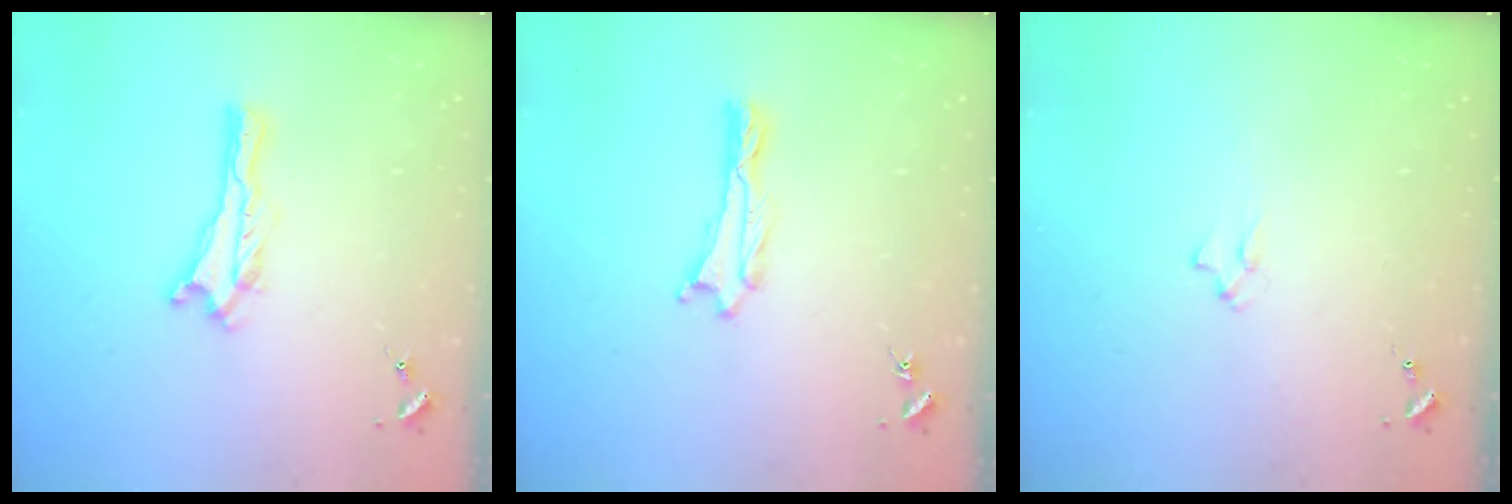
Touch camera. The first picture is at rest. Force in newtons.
{"total": 0.6, "press": 0.6, "slide": 0.1}
{"total": 1.3, "press": 1.3, "slide": 0.3}